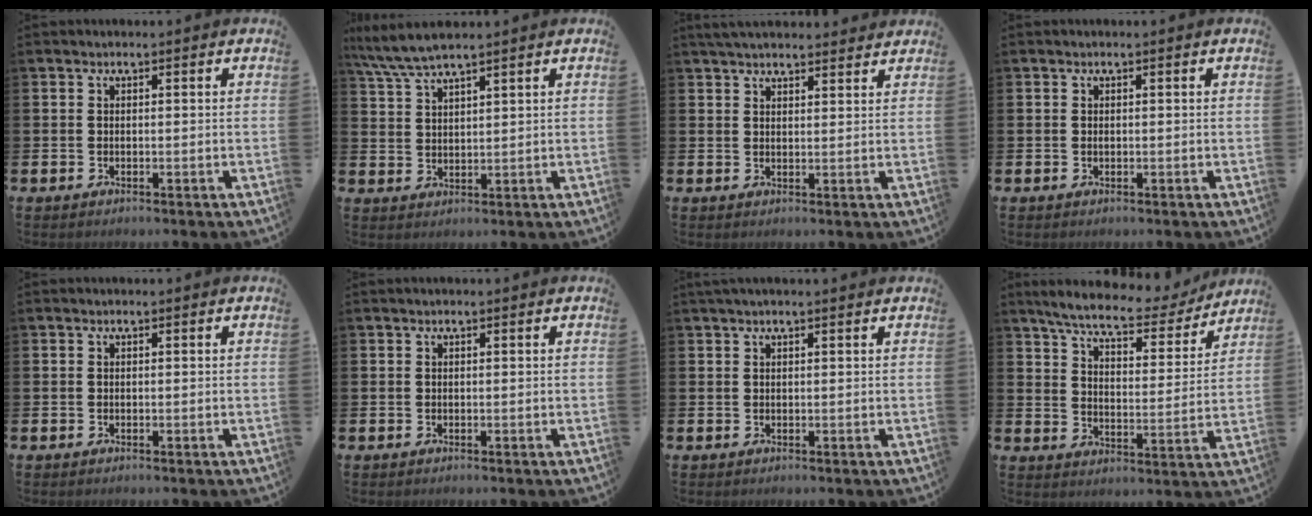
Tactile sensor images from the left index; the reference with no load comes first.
{"total": 5.4, "force": [4.8, 0.3, 2.4], "torque": [-0.063, -0.012, 0.088]}
{"total": 3.6, "force": [3.5, 0.6, 0.7], "torque": [-0.019, -0.011, 0.065]}
{"total": 0.0}
{"total": 0.0}
{"total": 0.0}
{"total": 1.2, "force": [1.0, 0.0, 0.6], "torque": [-0.011, 0.000, 0.019]}
{"total": 7.8, "force": [7.0, 1.3, 3.1], "torque": [-0.084, -0.042, 0.118]}